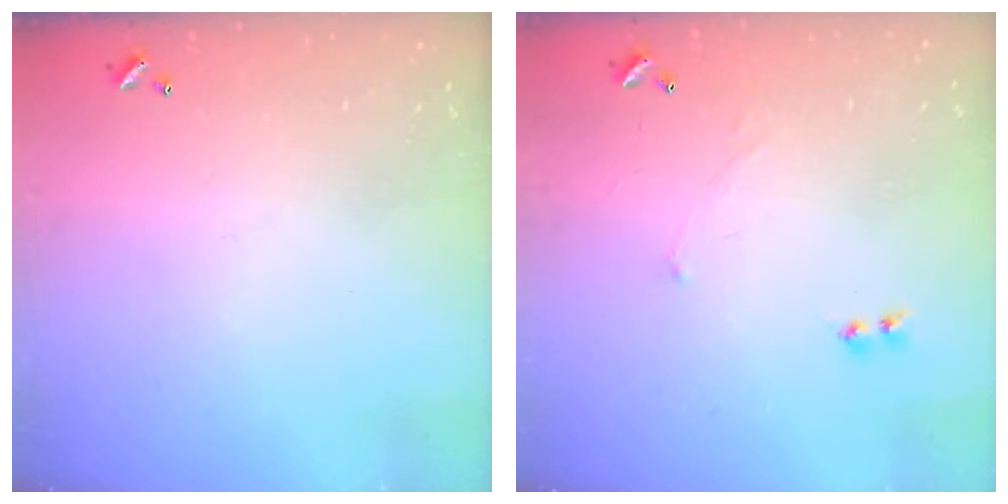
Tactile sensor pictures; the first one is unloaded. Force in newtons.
{"total": 2.4, "press": 2.3, "slide": 0.5}